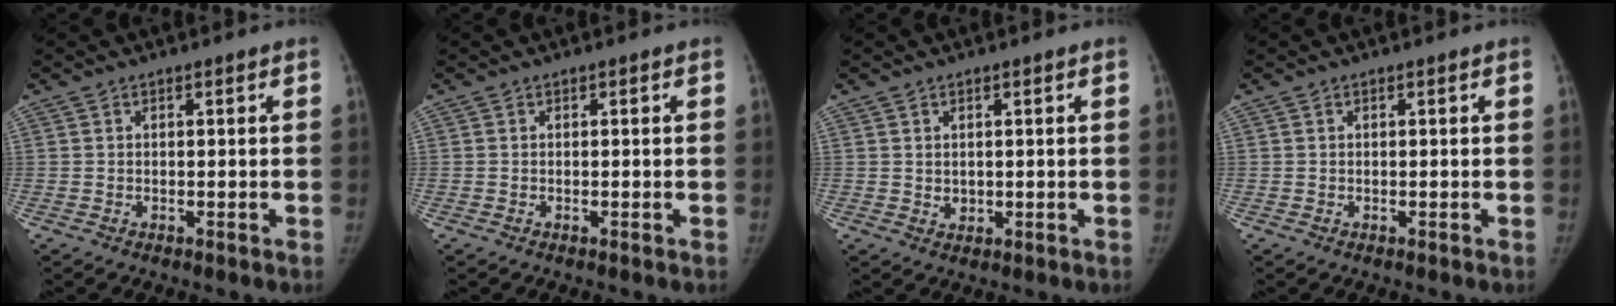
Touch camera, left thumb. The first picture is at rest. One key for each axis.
{"total": 0.0}
{"total": 1.5, "fx": 0.3, "fy": 1.3, "fz": 0.8, "tx": -0.007, "ty": -0.006, "tz": 0.011}
{"total": 0.0}